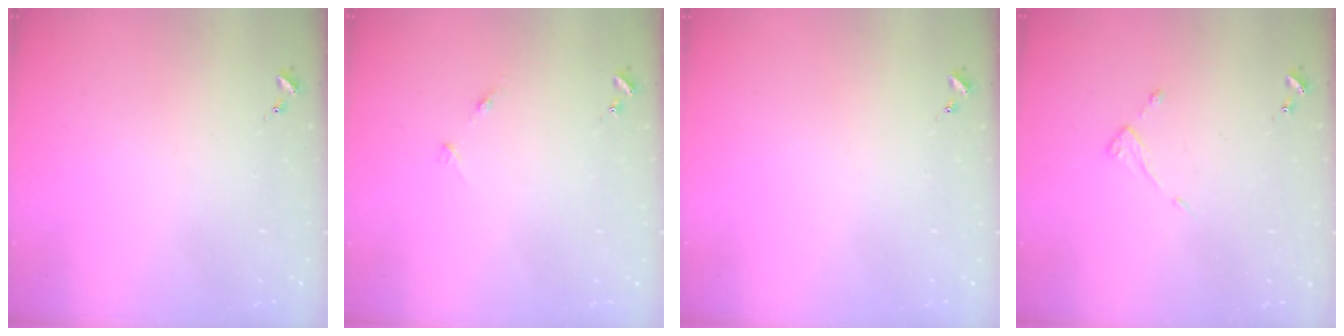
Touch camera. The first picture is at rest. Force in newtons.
{"total": 5.1, "press": 5.1, "slide": 0.6}
{"total": 0.0}
{"total": 4.1, "press": 4.0, "slide": 0.4}